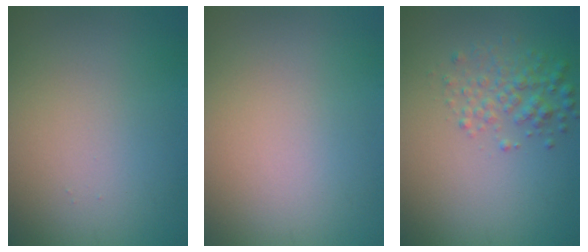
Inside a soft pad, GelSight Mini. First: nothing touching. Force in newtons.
{"total": 0.0}
{"total": 2.4, "press": 2.4, "slide": 0.1}